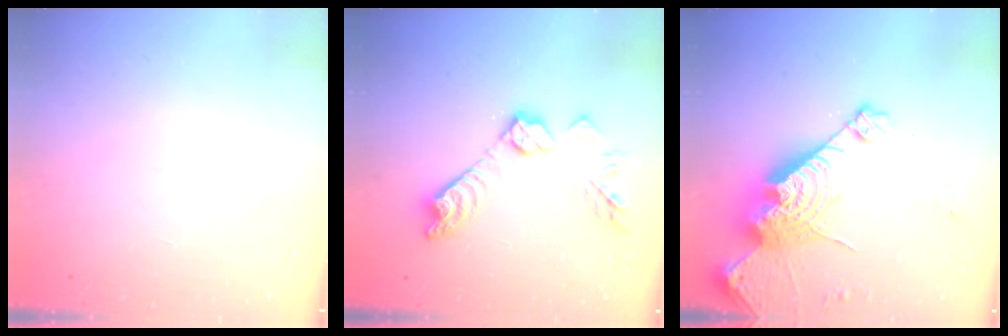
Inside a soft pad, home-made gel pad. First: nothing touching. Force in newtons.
{"total": 13.3, "press": 13.3, "slide": 0.8}
{"total": 19.8, "press": 19.7, "slide": 1.8}